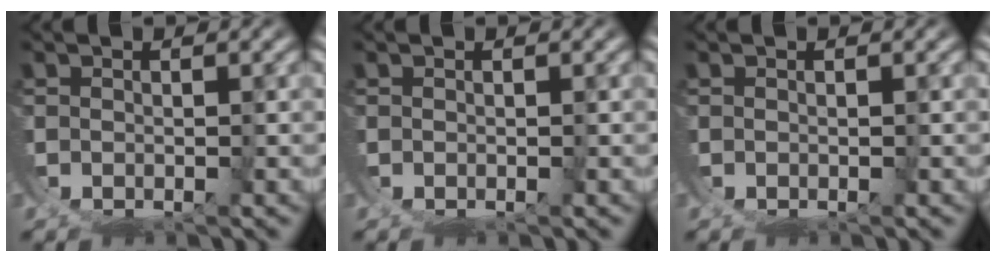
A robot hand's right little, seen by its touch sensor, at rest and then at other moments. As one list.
[{"total": 0.0}, {"total": 0.0}]